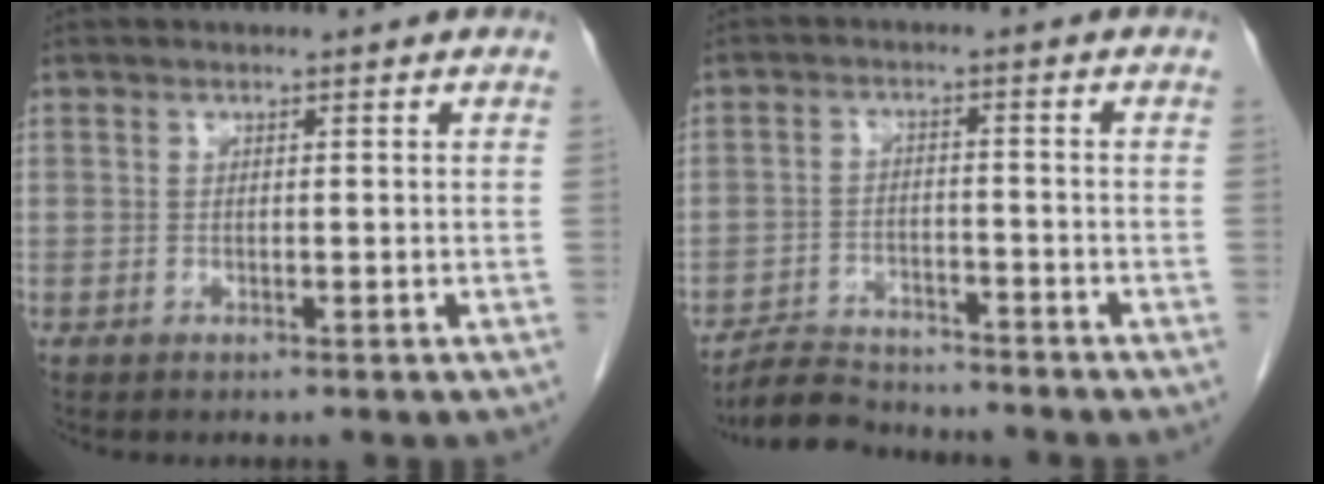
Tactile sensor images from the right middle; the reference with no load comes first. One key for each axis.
{"total": 6.2, "fx": -6.1, "fy": 1.1, "fz": 0.5, "tx": -0.010, "ty": -0.006, "tz": -0.108}